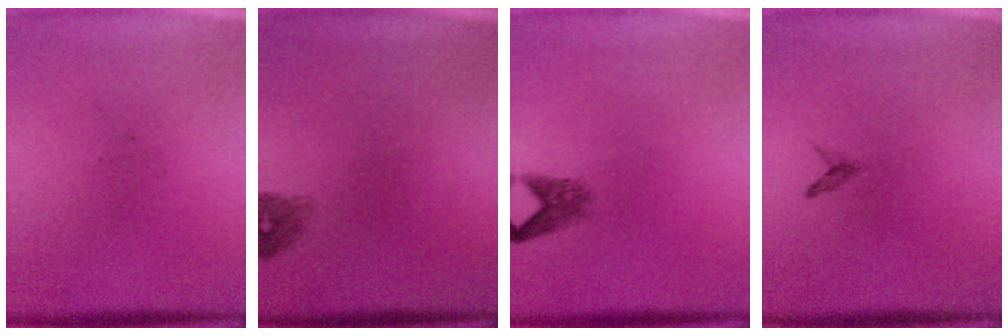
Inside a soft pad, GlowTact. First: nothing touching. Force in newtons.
{"total": 1.4}
{"total": 2.0}
{"total": 0.7}